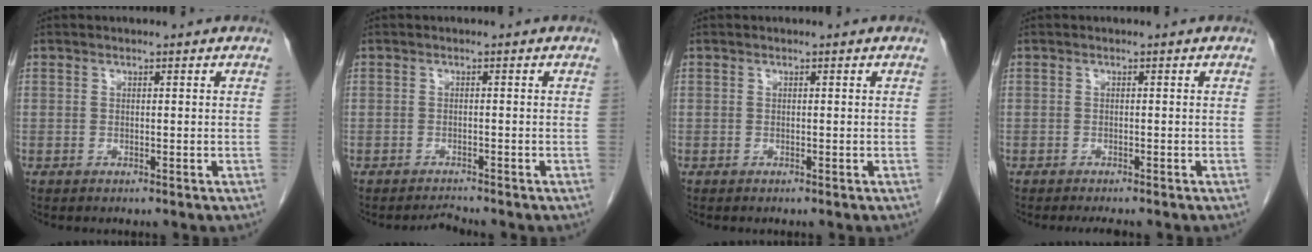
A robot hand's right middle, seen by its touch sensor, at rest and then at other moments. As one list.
[{"total": 1.2, "force": [-1.2, -0.3, -0.1], "torque": [-0.002, -0.012, -0.016]}, {"total": 0.0}, {"total": 2.7, "force": [-2.3, 0.4, 1.3], "torque": [-0.016, -0.007, -0.028]}]